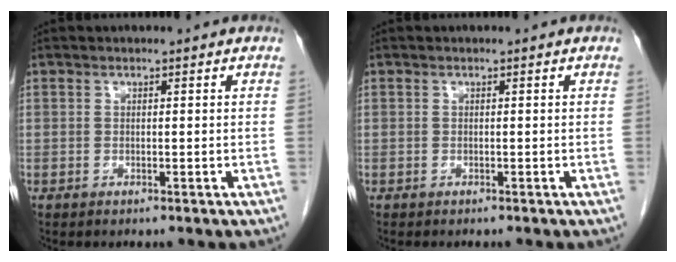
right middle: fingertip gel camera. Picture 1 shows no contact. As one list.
[{"total": 1.1, "force": [-1.0, 0.3, 0.5], "torque": [-0.009, -0.002, -0.012]}]